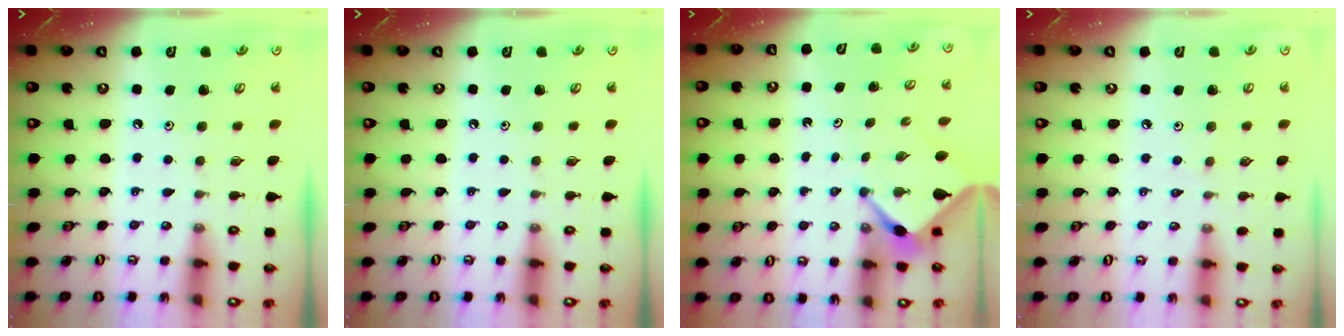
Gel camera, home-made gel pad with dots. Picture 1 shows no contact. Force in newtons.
{"total": 0.0}
{"total": 2.6, "press": 2.5, "slide": 0.3}
{"total": 4.0, "press": 4.0, "slide": 0.6}